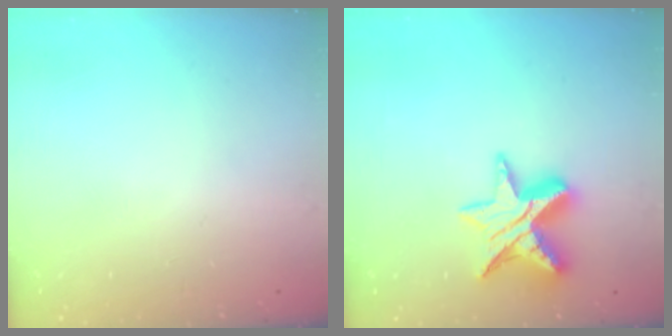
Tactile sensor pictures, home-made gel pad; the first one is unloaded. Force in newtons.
{"total": 12.1, "press": 12.1, "slide": 1.0}